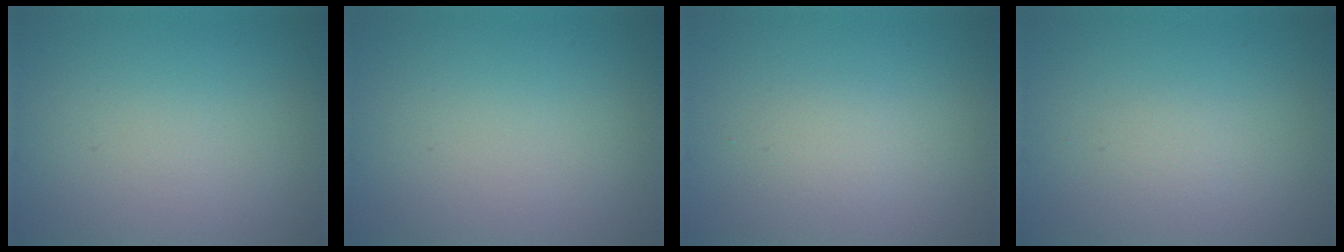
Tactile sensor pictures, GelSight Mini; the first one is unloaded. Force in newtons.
{"total": 0.0}
{"total": 1.4, "press": 1.4, "slide": 0.1}
{"total": 0.7, "press": 0.7, "slide": 0.1}